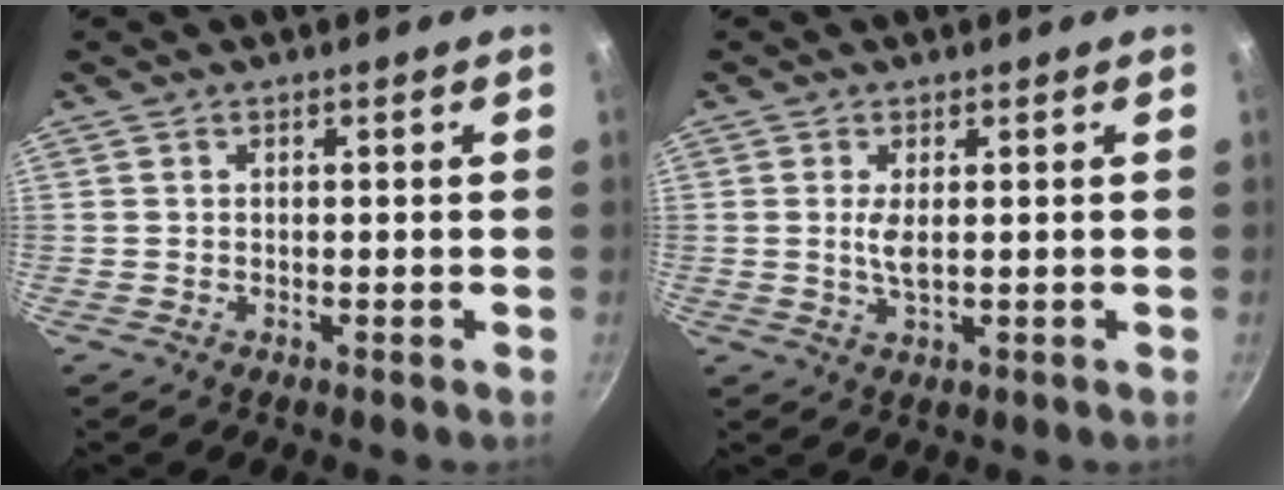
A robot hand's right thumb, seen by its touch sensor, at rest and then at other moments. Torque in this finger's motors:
{"motor_torque": [0.88, 0.49, 0.28, -0.23, -0.01]}